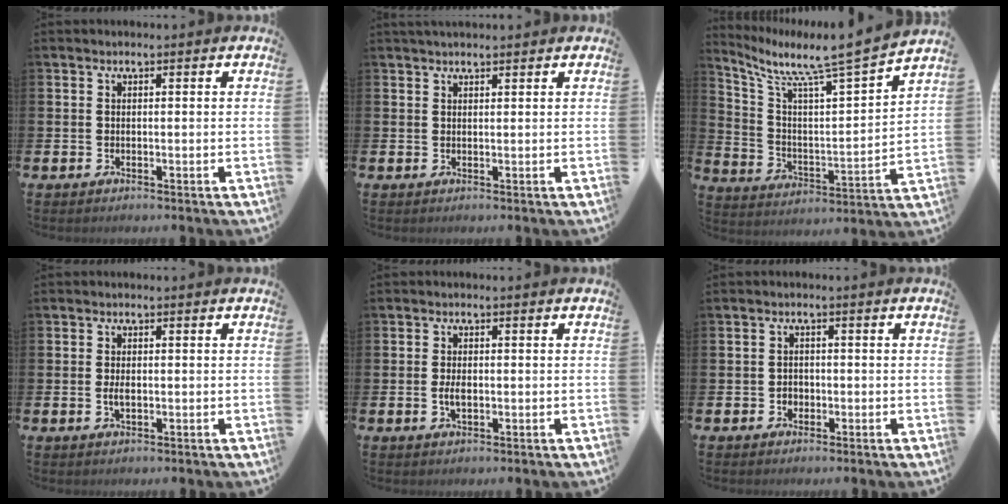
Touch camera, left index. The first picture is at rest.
{"total": 1.5, "force": [1.4, 0.3, 0.4], "torque": [0.000, -0.001, 0.024]}
{"total": 8.1, "force": [7.3, 0.1, 3.6], "torque": [-0.109, -0.060, 0.116]}
{"total": 1.7, "force": [-0.2, 0.8, 1.5], "torque": [-0.024, 0.000, -0.005]}
{"total": 2.2, "force": [-0.3, 1.1, 1.9], "torque": [-0.031, -0.001, -0.007]}
{"total": 1.5, "force": [-0.5, 1.4, 0.5], "torque": [0.001, 0.002, -0.015]}